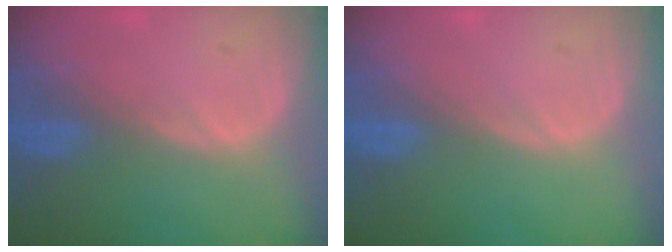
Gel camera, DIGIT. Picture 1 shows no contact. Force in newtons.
{"total": 0.0}